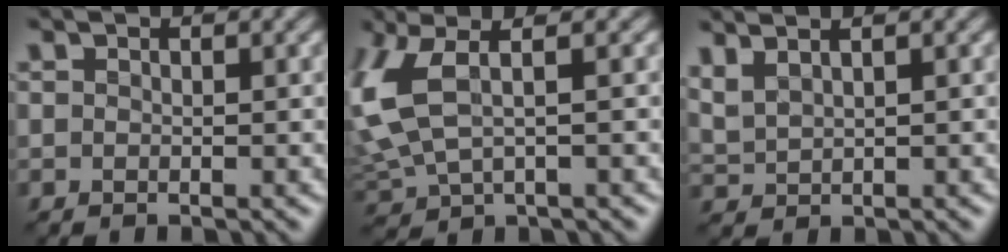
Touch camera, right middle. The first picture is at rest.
{"total": 5.5, "force": [0.9, 2.4, 4.9], "torque": [-0.136, 0.003, 0.018]}
{"total": 3.3, "force": [2.2, 1.2, 2.1], "torque": [-0.059, 0.023, 0.046]}